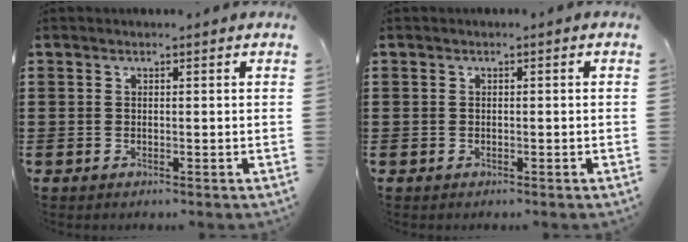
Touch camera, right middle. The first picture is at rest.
{"total": 0.0}